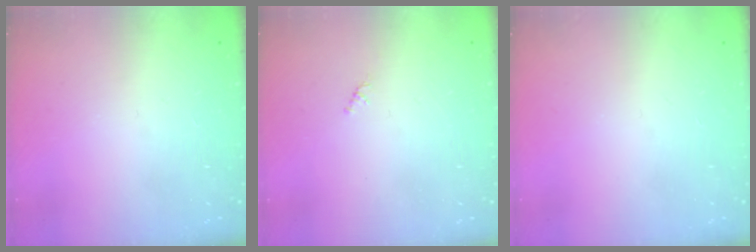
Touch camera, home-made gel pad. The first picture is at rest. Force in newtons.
{"total": 0.8, "press": 0.7, "slide": 0.4}
{"total": 0.0}